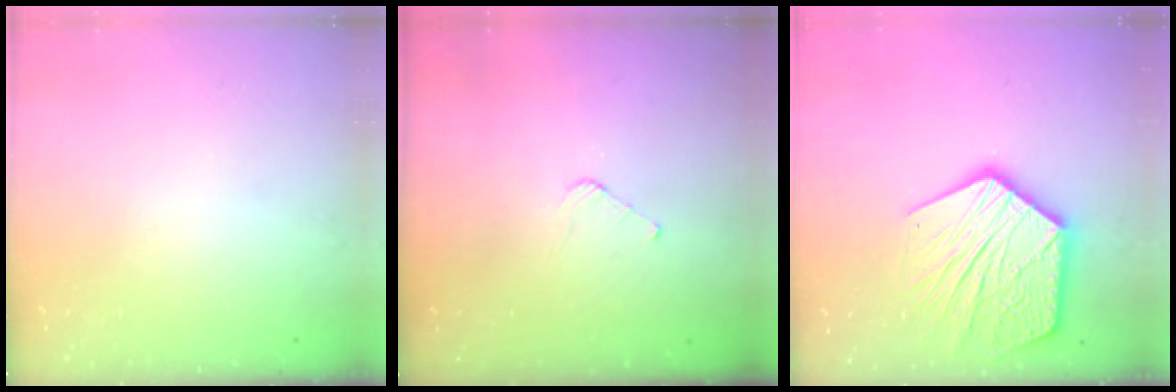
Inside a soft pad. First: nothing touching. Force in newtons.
{"total": 3.0, "press": 3.0, "slide": 0.2}
{"total": 20.2, "press": 20.1, "slide": 1.0}